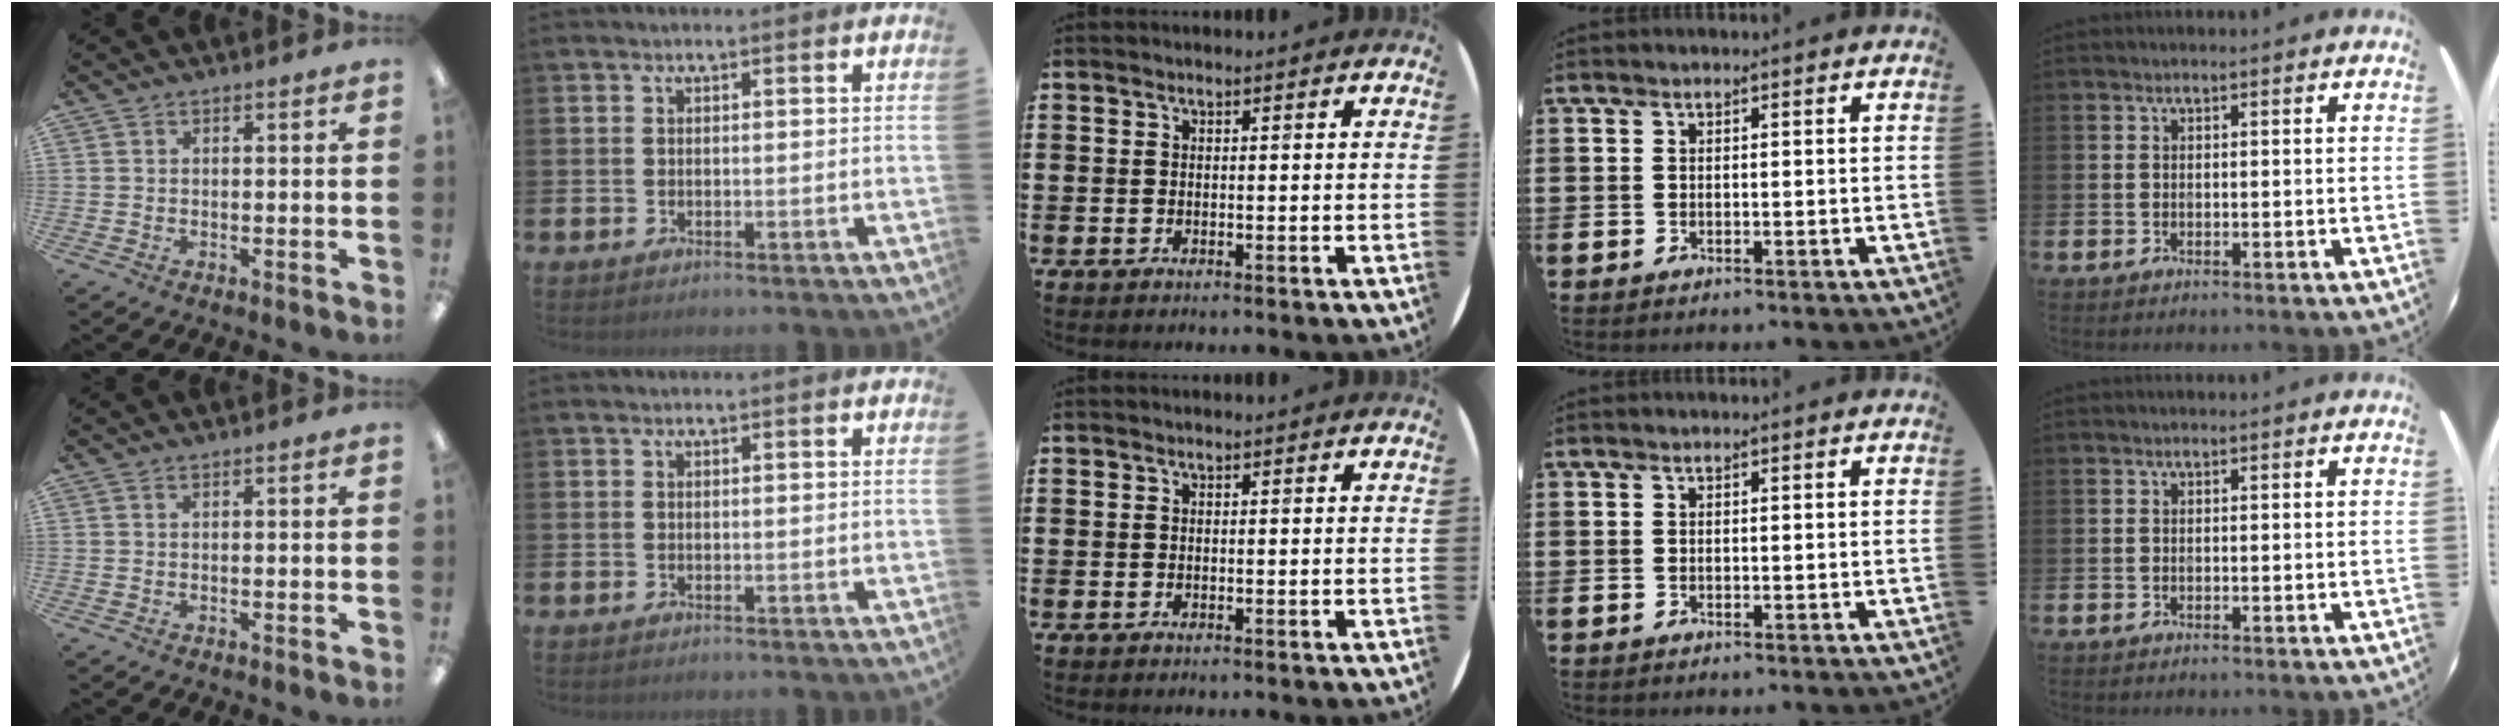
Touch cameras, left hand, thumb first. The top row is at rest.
{}